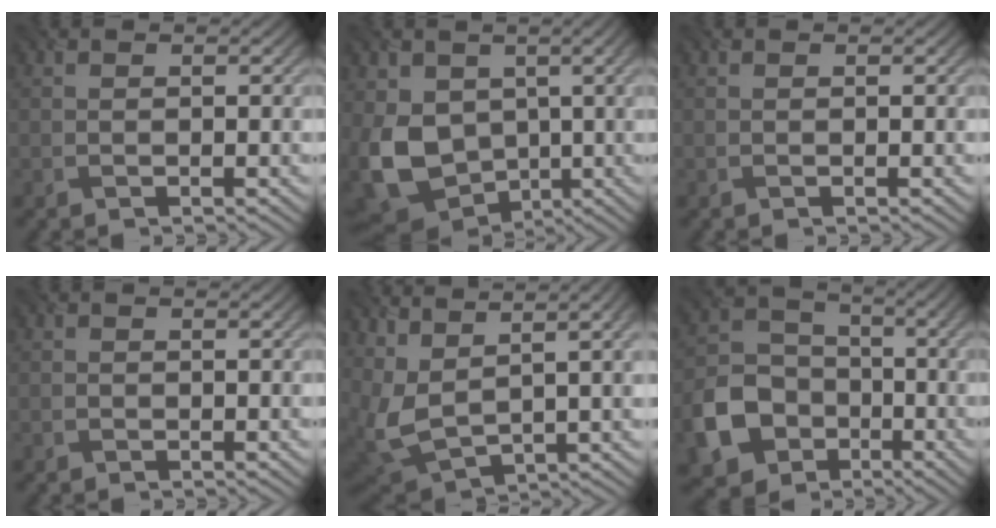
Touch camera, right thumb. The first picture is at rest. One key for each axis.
{"total": 10.6, "fx": 0.2, "fy": 7.8, "fz": 7.2, "tx": -0.186, "ty": -0.024, "tz": 0.002}
{"total": 0.0}
{"total": 0.5, "fx": -0.2, "fy": 0.5, "fz": 0.2, "tx": -0.006, "ty": -0.005, "tz": -0.003}
{"total": 10.4, "fx": 4.8, "fy": 4.0, "fz": 8.4, "tx": -0.213, "ty": -0.005, "tz": 0.107}
{"total": 11.1, "fx": -4.6, "fy": 8.5, "fz": 5.5, "tx": -0.139, "ty": -0.026, "tz": -0.099}